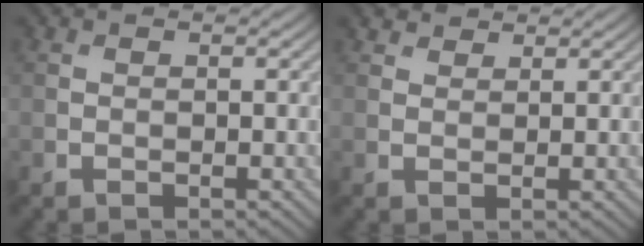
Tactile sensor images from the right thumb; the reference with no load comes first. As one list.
[{"total": 1.9, "force": [1.7, 0.8, 0.5], "torque": [-0.011, 0.003, 0.037]}]